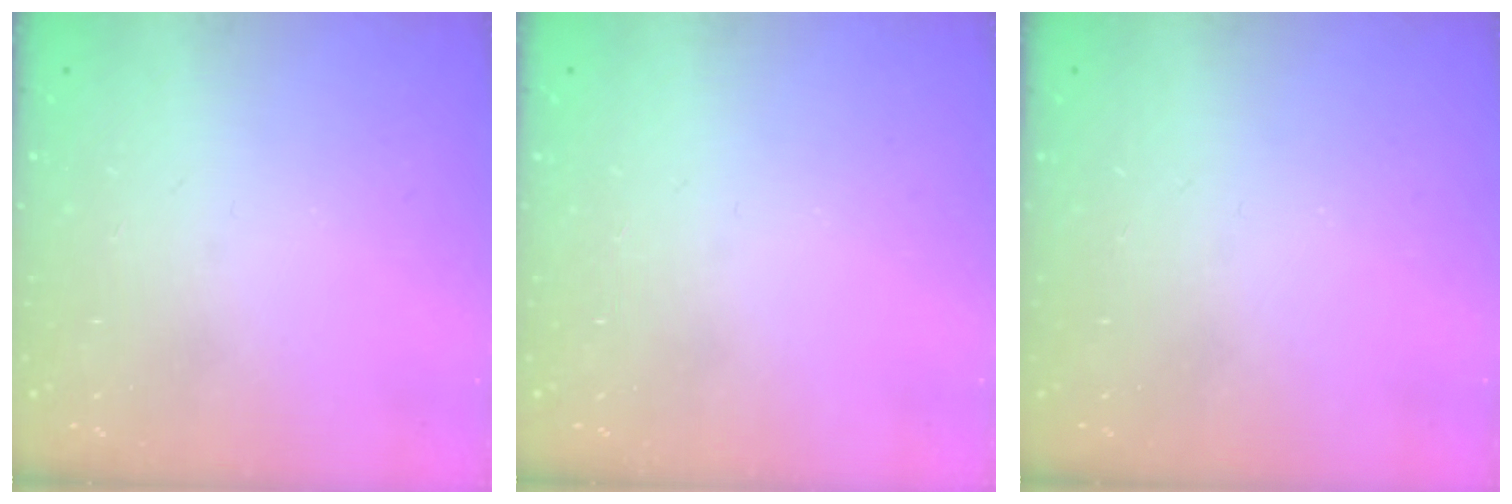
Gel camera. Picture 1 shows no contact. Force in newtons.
{"total": 0.0}
{"total": 0.0}